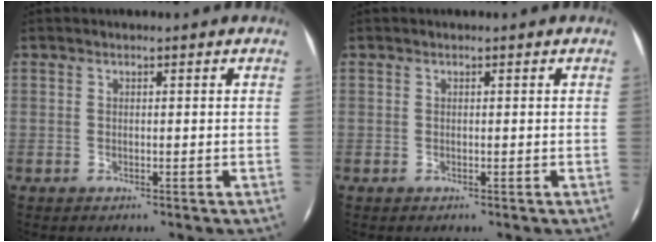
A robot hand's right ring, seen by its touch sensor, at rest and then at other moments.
{"total": 0.0}